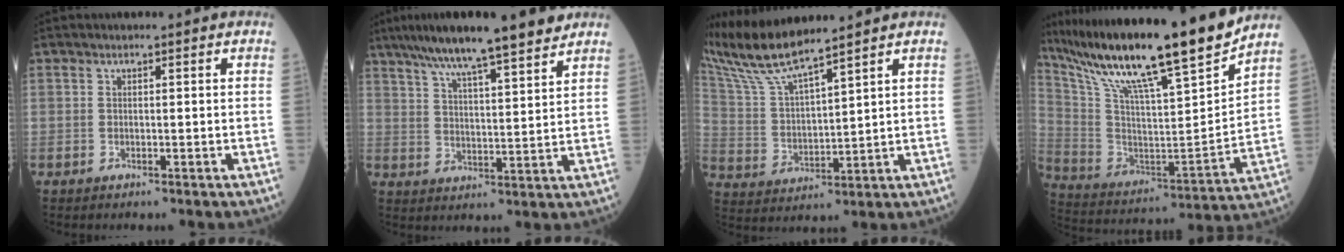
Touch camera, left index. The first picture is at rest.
{"total": 14.7, "force": [12.0, 0.9, 8.4], "torque": [-0.135, 0.020, 0.182]}
{"total": 10.8, "force": [9.7, -0.7, 4.6], "torque": [-0.112, 0.006, 0.198]}
{"total": 24.7, "force": [19.7, 0.6, 14.9], "torque": [-0.271, -0.012, 0.332]}